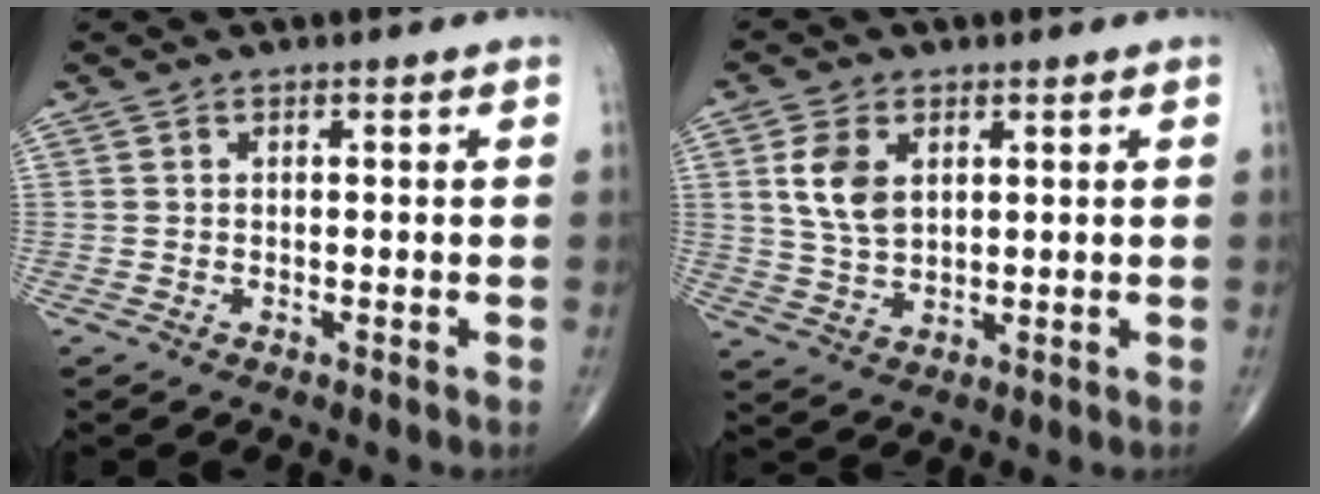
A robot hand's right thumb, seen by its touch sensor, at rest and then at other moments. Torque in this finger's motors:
{"motor_torque": [1.14, 0.90, 0.97, 0.42, 0.09]}